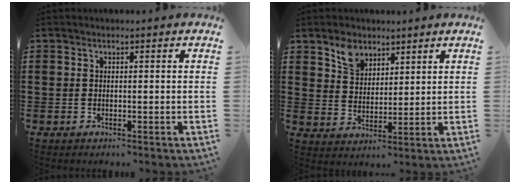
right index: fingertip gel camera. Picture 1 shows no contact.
{"total": 4.8, "force": [3.6, 3.0, 1.4], "torque": [-0.033, 0.006, 0.067]}